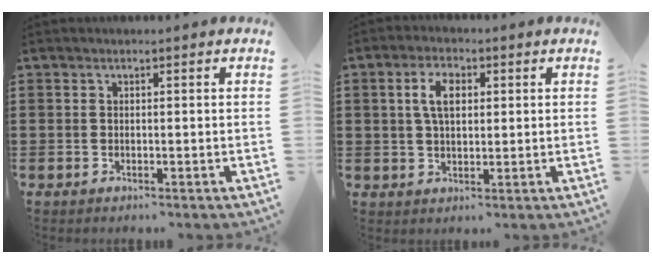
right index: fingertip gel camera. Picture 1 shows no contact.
{"total": 5.0, "force": [1.1, 2.6, 4.1], "torque": [-0.089, 0.016, 0.017]}